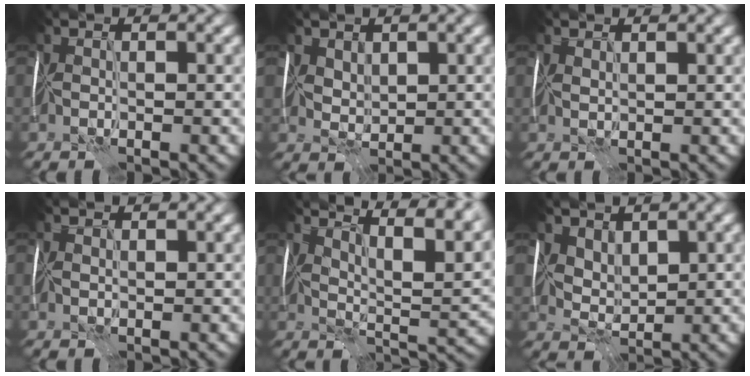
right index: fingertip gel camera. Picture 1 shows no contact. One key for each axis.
{"total": 2.1, "fx": 1.4, "fy": 1.4, "fz": 0.7, "tx": -0.019, "ty": 0.003, "tz": 0.025}
{"total": 1.0, "fx": 0.9, "fy": 0.1, "fz": 0.1, "tx": -0.007, "ty": 0.005, "tz": 0.015}
{"total": 0.9, "fx": 0.7, "fy": 0.4, "fz": 0.3, "tx": -0.006, "ty": 0.005, "tz": 0.007}
{"total": 10.1, "fx": 7.4, "fy": 2.3, "fz": 6.4, "tx": -0.086, "ty": 0.018, "tz": 0.088}
{"total": 2.8, "fx": 1.8, "fy": 1.8, "fz": 1.2, "tx": -0.029, "ty": -0.004, "tz": 0.039}